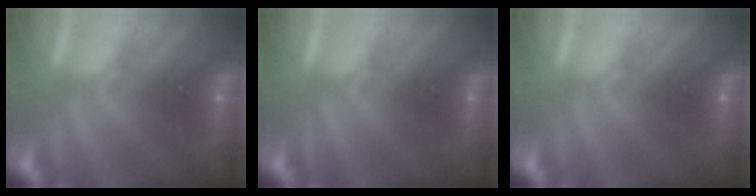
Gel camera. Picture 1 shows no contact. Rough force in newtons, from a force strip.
{"total": 0.0}
{"total": 0.0}